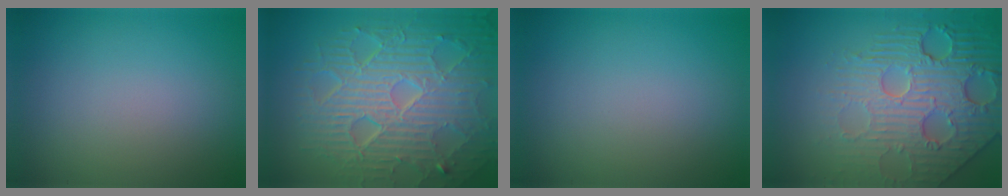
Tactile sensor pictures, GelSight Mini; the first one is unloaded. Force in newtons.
{"total": 10.8, "press": 6.8, "slide": 8.4}
{"total": 0.0}
{"total": 8.7, "press": 6.0, "slide": 6.3}